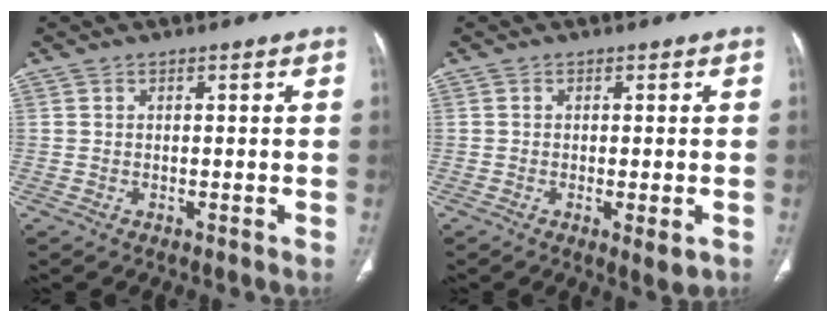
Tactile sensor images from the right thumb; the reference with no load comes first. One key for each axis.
{"total": 3.4, "fx": -1.1, "fy": 1.0, "fz": 3.0, "tx": -0.046, "ty": -0.010, "tz": -0.014}